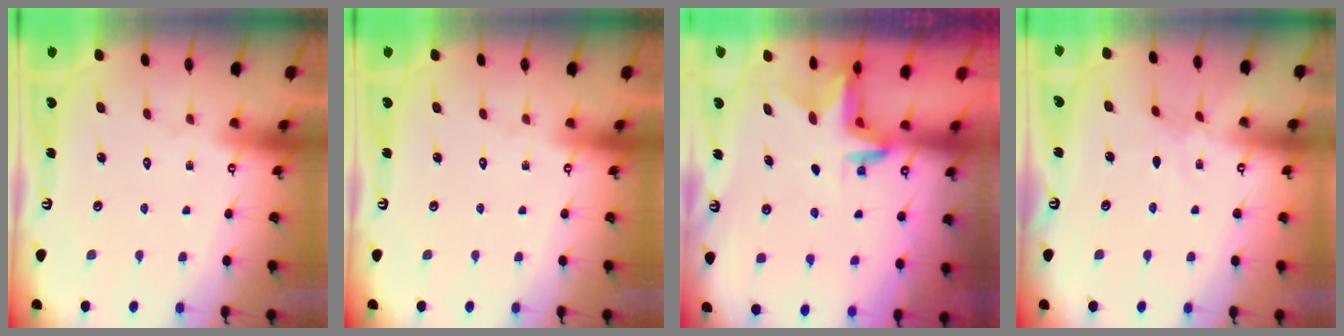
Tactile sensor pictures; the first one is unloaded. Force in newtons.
{"total": 0.0}
{"total": 3.0, "press": 3.0, "slide": 0.2}
{"total": 3.9, "press": 3.9, "slide": 0.5}